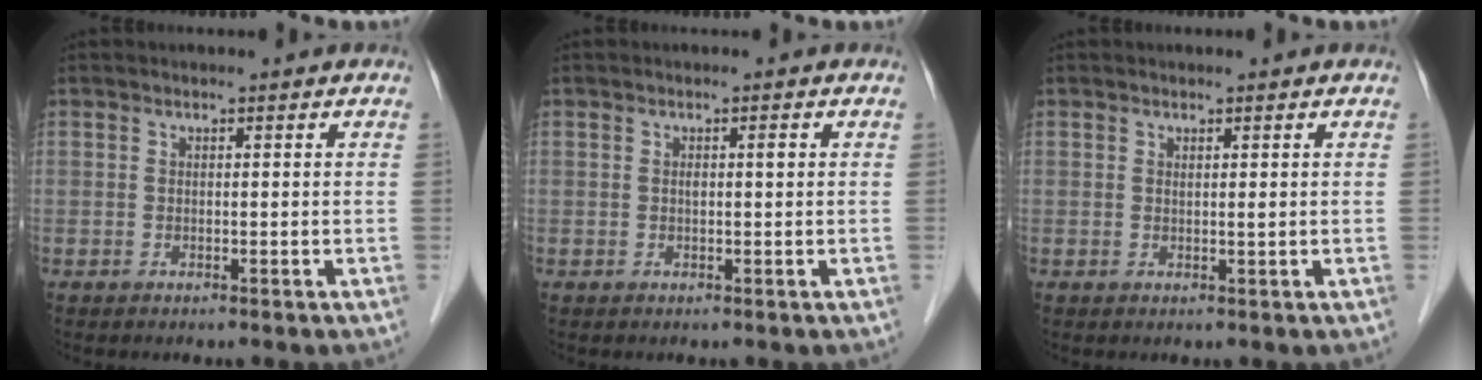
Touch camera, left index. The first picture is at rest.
{"total": 1.1, "force": [0.1, 0.1, 1.1], "torque": [-0.020, 0.005, 0.002]}
{"total": 0.7, "force": [0.3, 0.0, 0.6], "torque": [-0.013, -0.001, 0.005]}